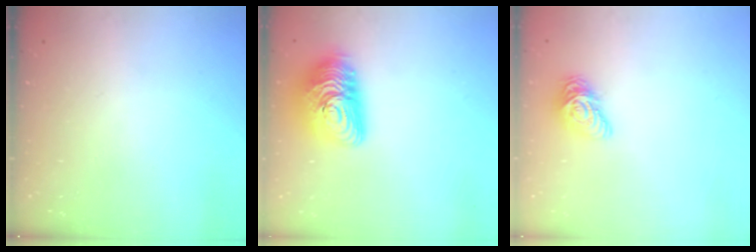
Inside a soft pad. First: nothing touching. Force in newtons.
{"total": 14.6, "press": 14.5, "slide": 0.7}
{"total": 9.4, "press": 9.4, "slide": 0.5}